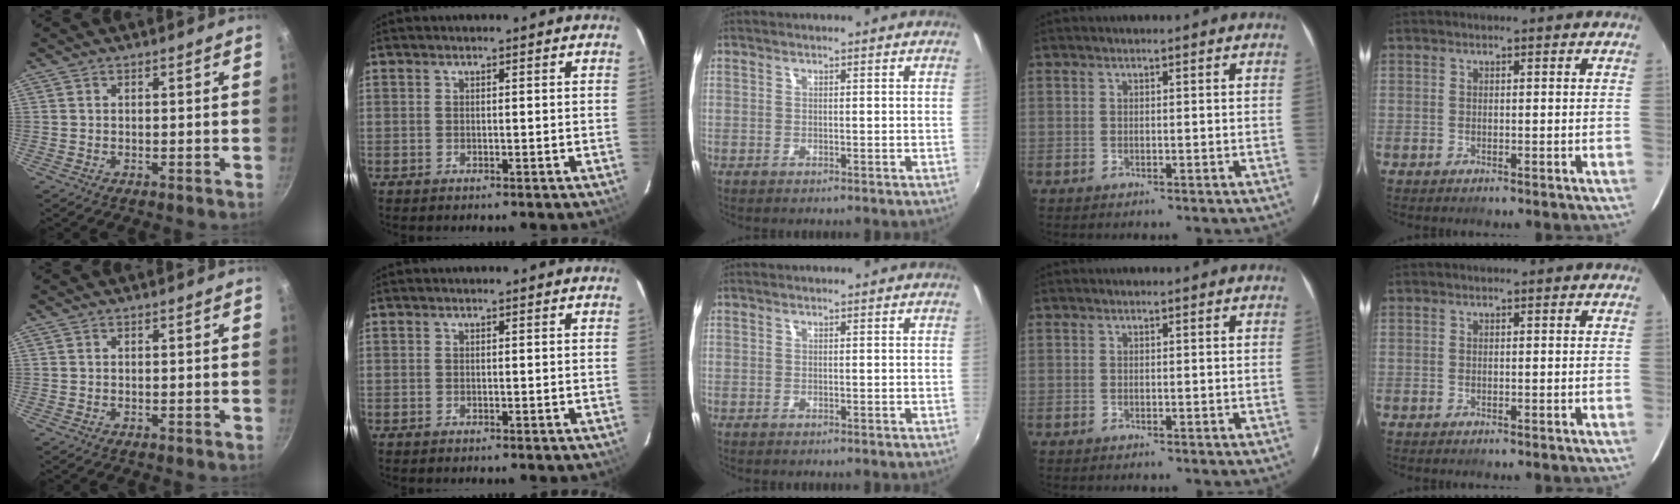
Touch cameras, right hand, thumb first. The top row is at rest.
{}